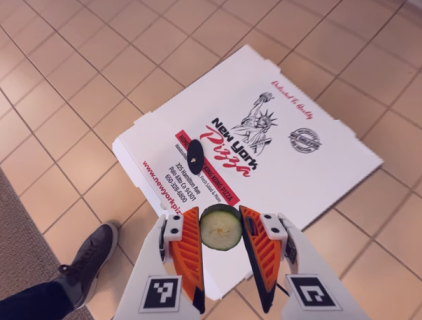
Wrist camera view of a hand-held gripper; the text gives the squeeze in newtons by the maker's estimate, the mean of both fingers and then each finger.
{"total": 7.2, "left": 7.3, "right": 7.1}